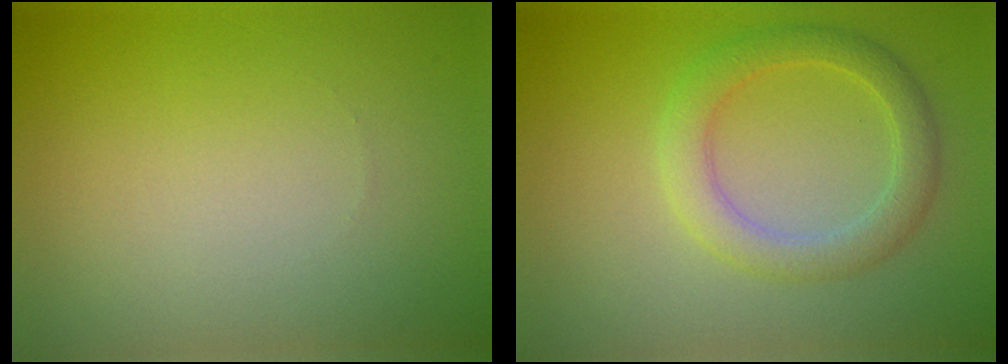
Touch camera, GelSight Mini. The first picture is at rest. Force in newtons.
{"total": 2.2, "press": 2.2, "slide": 0.3}